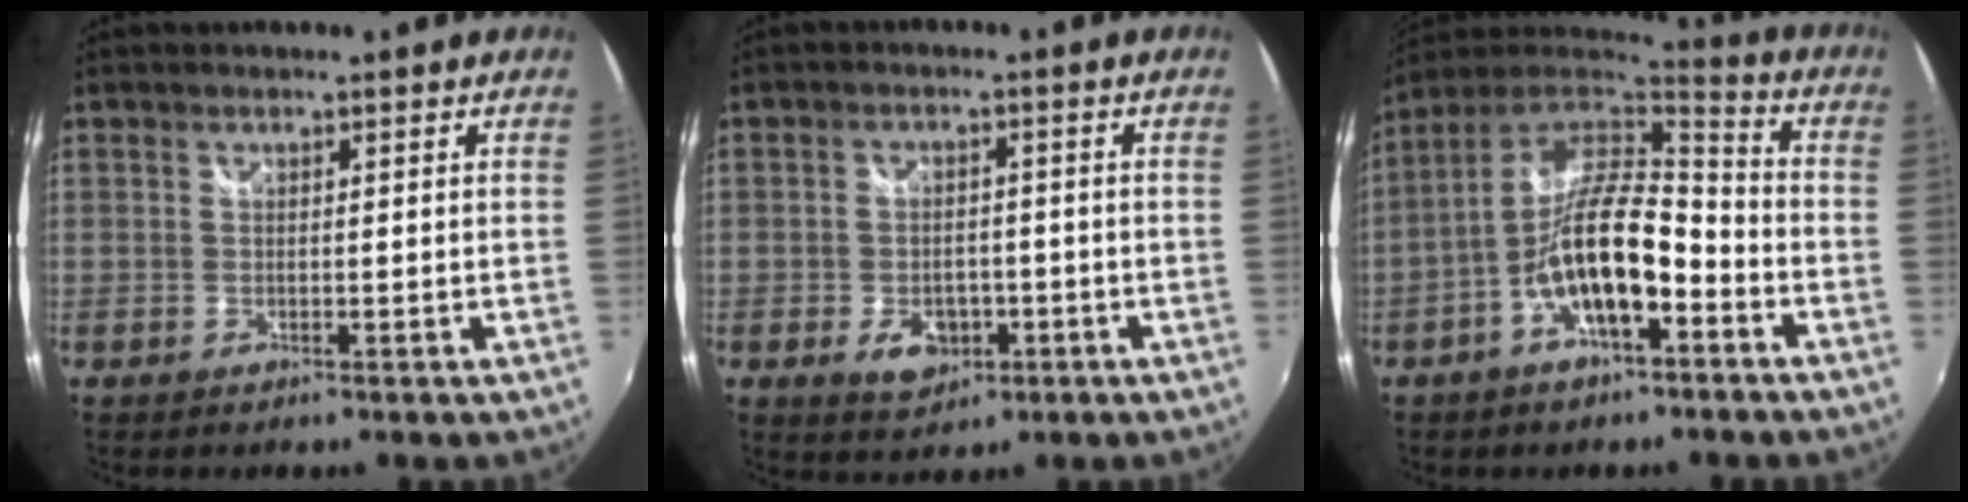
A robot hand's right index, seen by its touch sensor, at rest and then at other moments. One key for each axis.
{"total": 6.3, "fx": -2.6, "fy": 4.4, "fz": 3.8, "tx": -0.078, "ty": 0.000, "tz": -0.034}
{"total": 15.7, "fx": -6.0, "fy": 5.8, "fz": 13.3, "tx": -0.255, "ty": 0.008, "tz": -0.113}